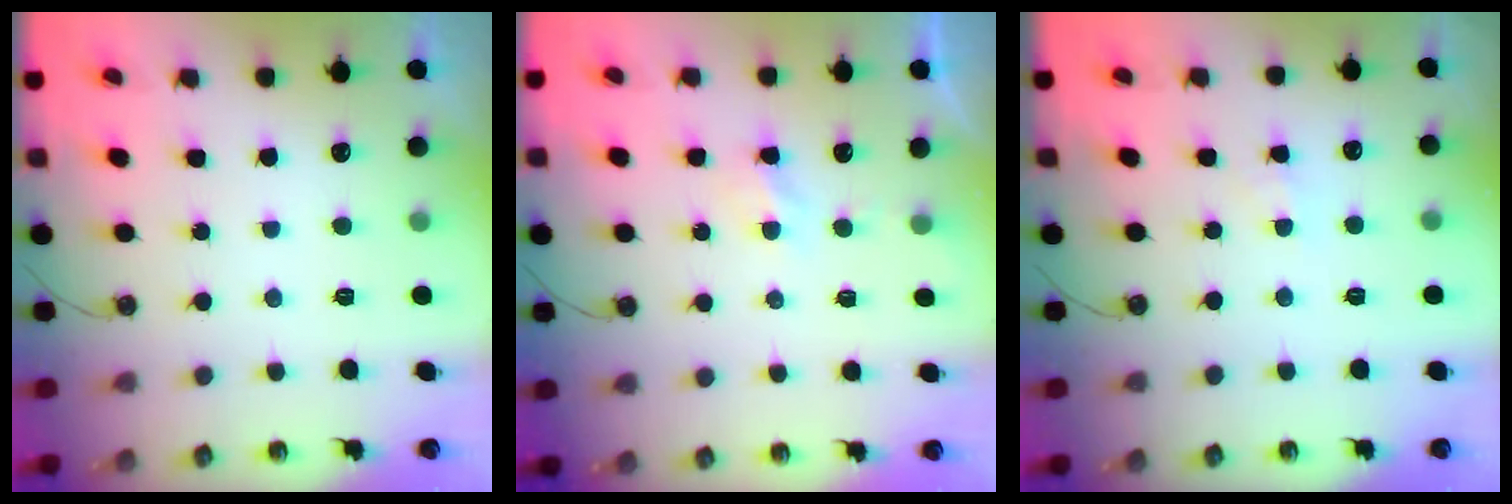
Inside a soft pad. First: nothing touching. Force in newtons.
{"total": 3.1, "press": 3.0, "slide": 0.5}
{"total": 3.0, "press": 3.0, "slide": 0.4}